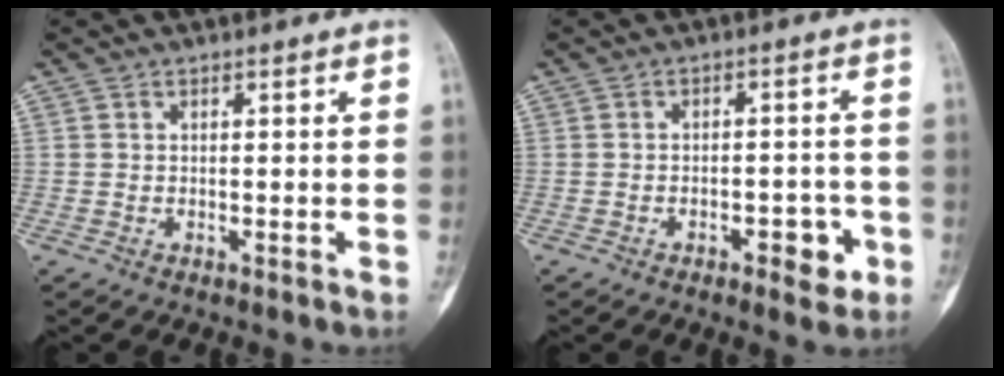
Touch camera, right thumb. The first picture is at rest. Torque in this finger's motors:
{"motor_torque": [-0.06, 0.14, -0.06, -0.05, -0.03]}